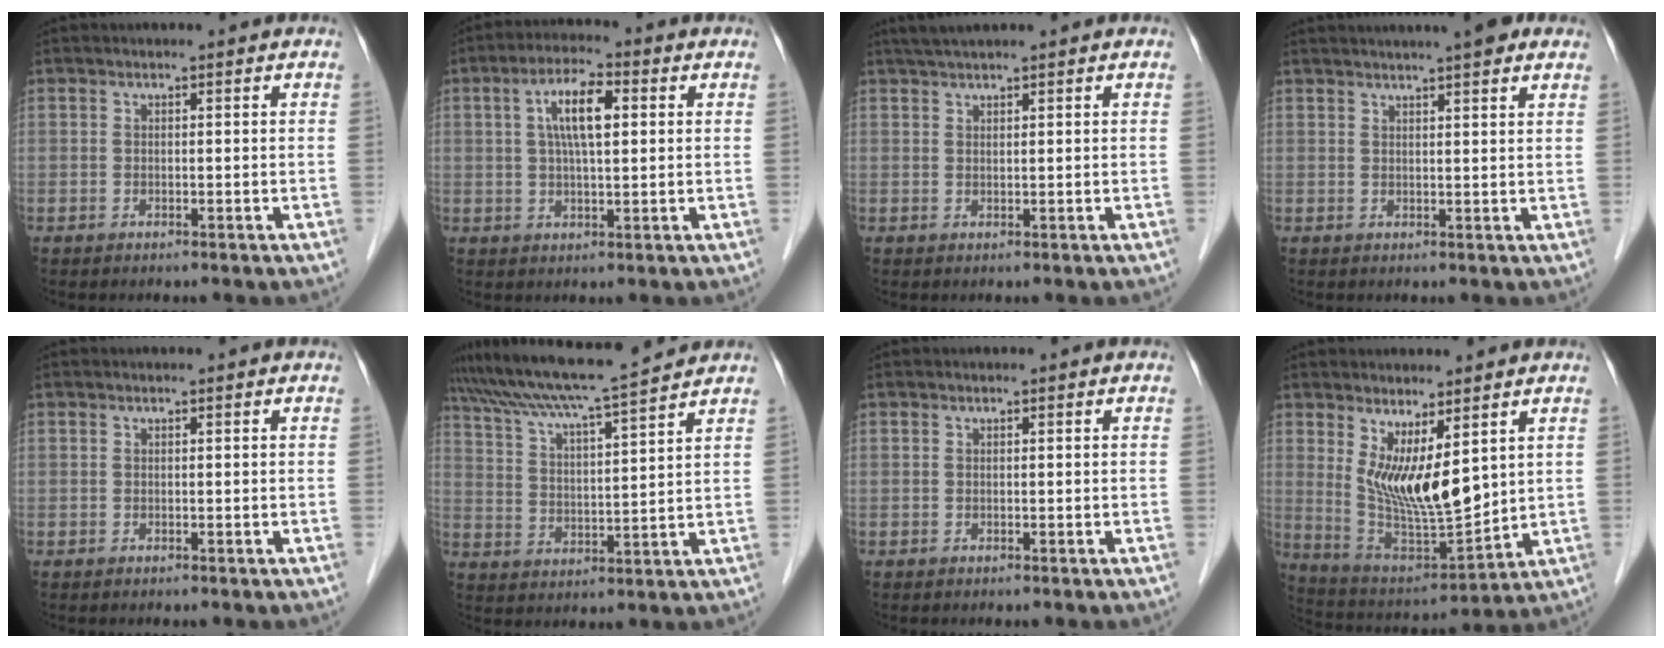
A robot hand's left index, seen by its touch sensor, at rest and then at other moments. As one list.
[{"total": 7.2, "force": [1.7, 1.9, 6.7], "torque": [-0.127, 0.017, 0.029]}, {"total": 2.4, "force": [2.0, -0.4, 1.2], "torque": [-0.026, 0.013, 0.042]}, {"total": 8.2, "force": [6.5, 0.7, 4.9], "torque": [-0.068, 0.027, 0.079]}, {"total": 0.0}, {"total": 13.5, "force": [12.2, -1.3, 5.6], "torque": [-0.107, 0.009, 0.196]}, {"total": 0.0}, {"total": 10.7, "force": [3.6, 2.7, 9.7], "torque": [-0.180, -0.023, 0.085]}]